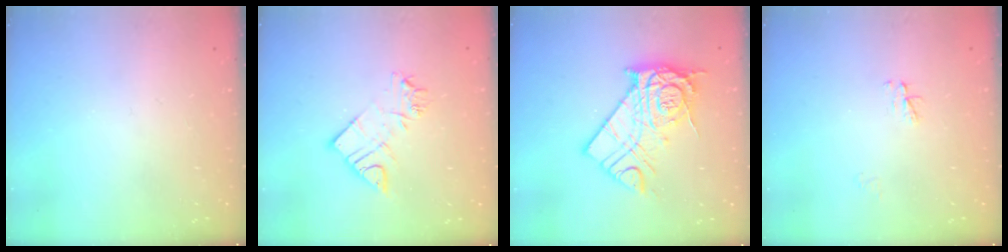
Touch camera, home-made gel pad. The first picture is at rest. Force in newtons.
{"total": 10.5, "press": 10.5, "slide": 1.0}
{"total": 16.4, "press": 16.4, "slide": 1.2}
{"total": 3.0, "press": 3.0, "slide": 0.4}